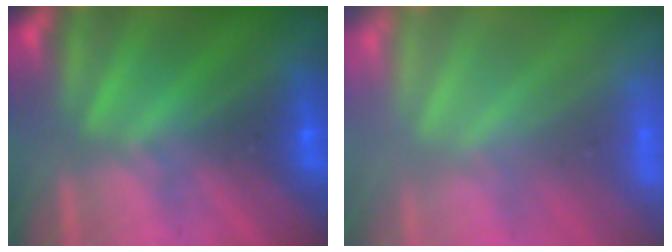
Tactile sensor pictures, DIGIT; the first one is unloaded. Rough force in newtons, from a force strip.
{"total": 7.0}